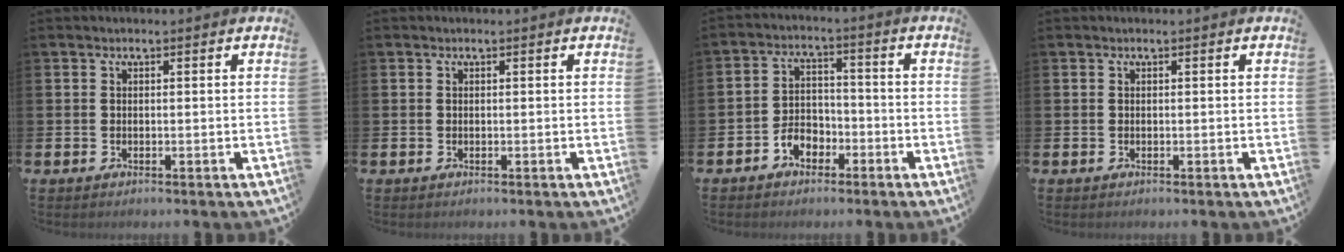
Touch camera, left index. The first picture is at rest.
{"total": 0.0}
{"total": 4.0, "force": [-2.6, 2.7, 1.5], "torque": [-0.033, 0.009, -0.054]}
{"total": 0.0}